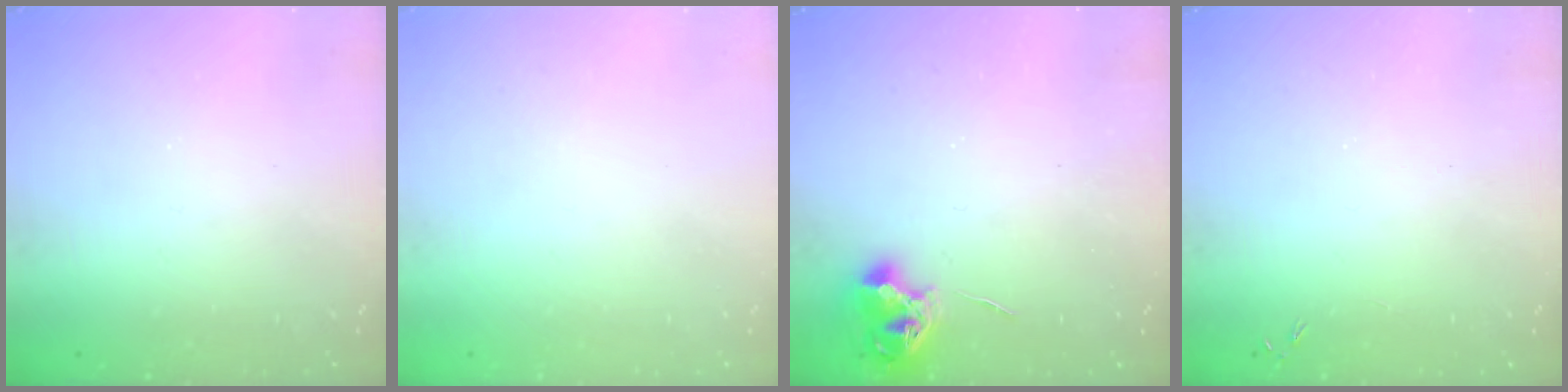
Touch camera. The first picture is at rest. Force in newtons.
{"total": 0.0}
{"total": 8.4, "press": 8.4, "slide": 0.3}
{"total": 0.0}